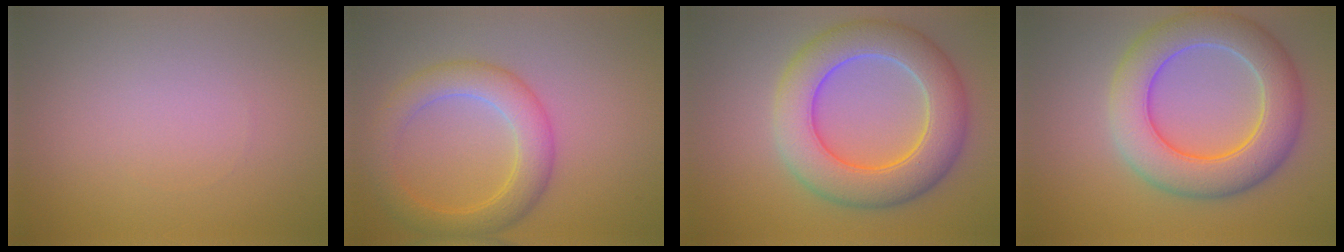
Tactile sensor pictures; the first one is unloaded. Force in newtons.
{"total": 4.7, "press": 4.7, "slide": 0.2}
{"total": 8.2, "press": 8.2, "slide": 0.4}
{"total": 8.2, "press": 8.2, "slide": 0.5}